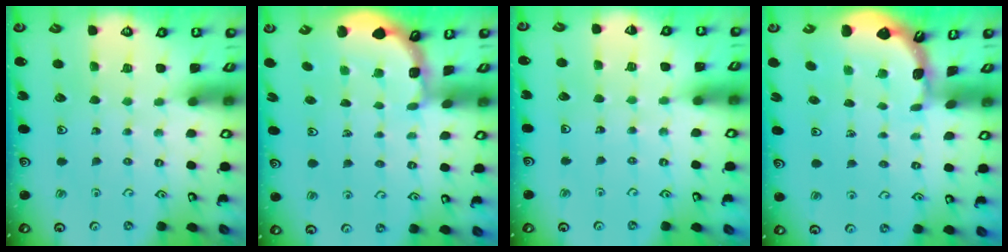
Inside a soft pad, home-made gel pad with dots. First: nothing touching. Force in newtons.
{"total": 2.0, "press": 2.0, "slide": 0.3}
{"total": 2.6, "press": 2.6, "slide": 0.2}
{"total": 1.5, "press": 1.5, "slide": 0.1}